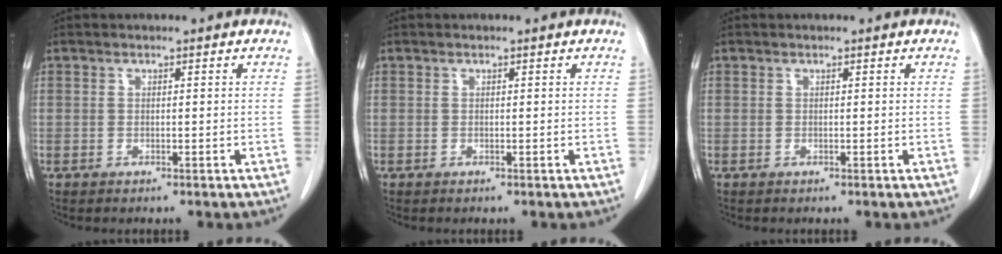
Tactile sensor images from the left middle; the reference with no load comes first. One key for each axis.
{"total": 0.0}
{"total": 0.0}